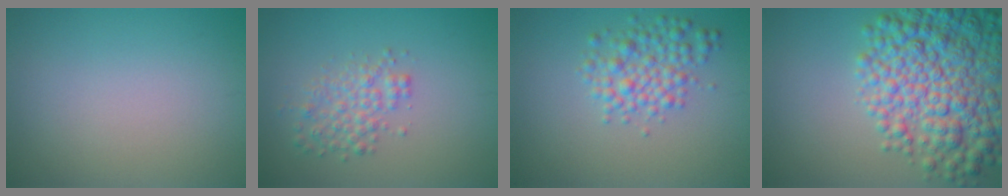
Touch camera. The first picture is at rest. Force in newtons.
{"total": 2.6, "press": 2.6, "slide": 0.1}
{"total": 3.6, "press": 3.6, "slide": 0.1}
{"total": 9.6, "press": 9.6, "slide": 0.3}